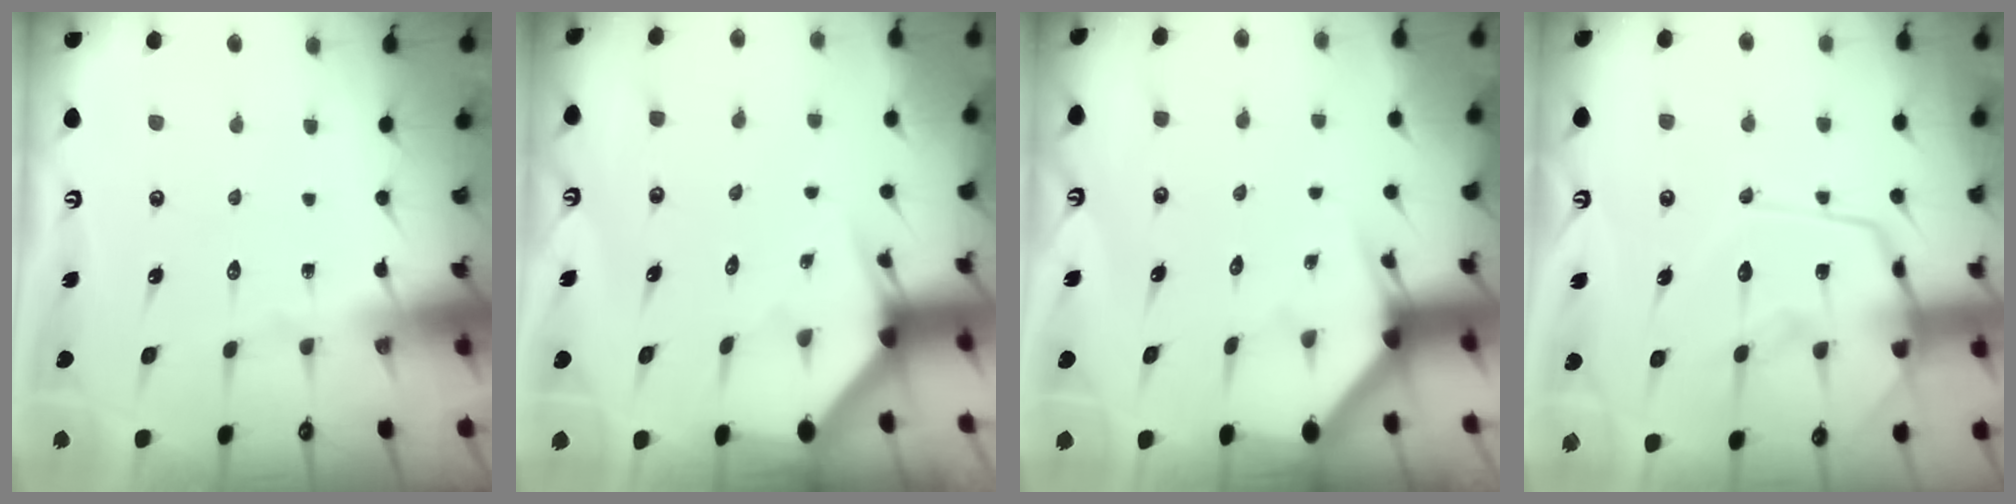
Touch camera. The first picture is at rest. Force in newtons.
{"total": 2.6, "press": 2.6, "slide": 0.2}
{"total": 3.1, "press": 3.1, "slide": 0.1}
{"total": 15.1, "press": 15.1, "slide": 1.3}